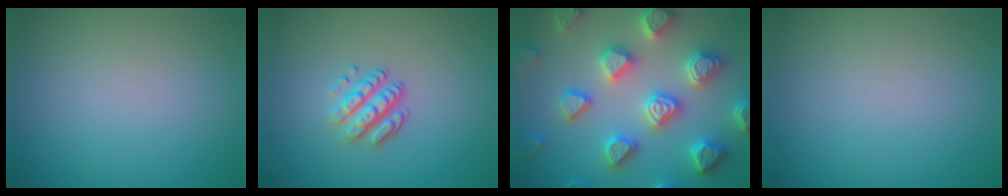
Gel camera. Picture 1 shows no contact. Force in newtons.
{"total": 3.4, "press": 2.4, "slide": 2.4}
{"total": 7.4, "press": 7.2, "slide": 1.7}
{"total": 0.0}